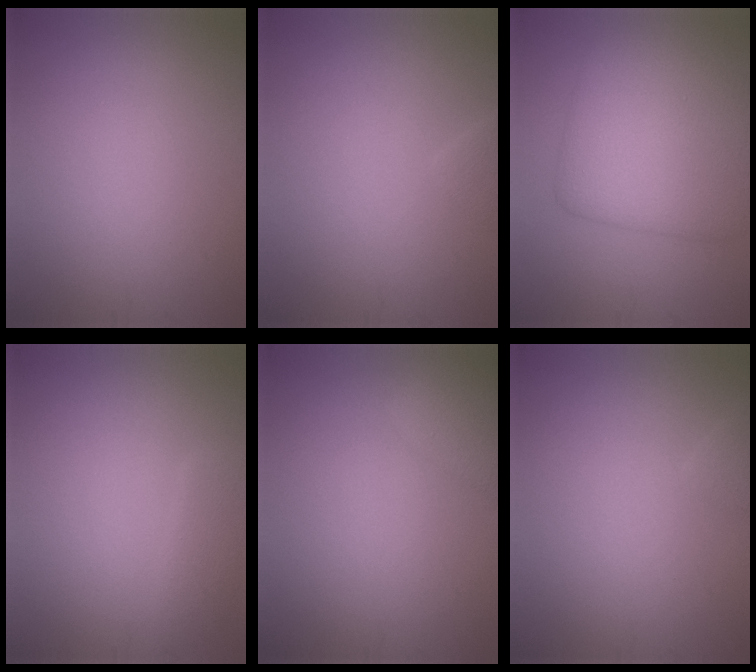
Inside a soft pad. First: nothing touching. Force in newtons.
{"total": 1.0, "press": 1.0, "slide": 0.1}
{"total": 8.2, "press": 8.2, "slide": 0.1}
{"total": 1.7, "press": 1.7, "slide": 0.1}
{"total": 2.5, "press": 2.5, "slide": 0.2}
{"total": 0.9, "press": 0.9, "slide": 0.1}